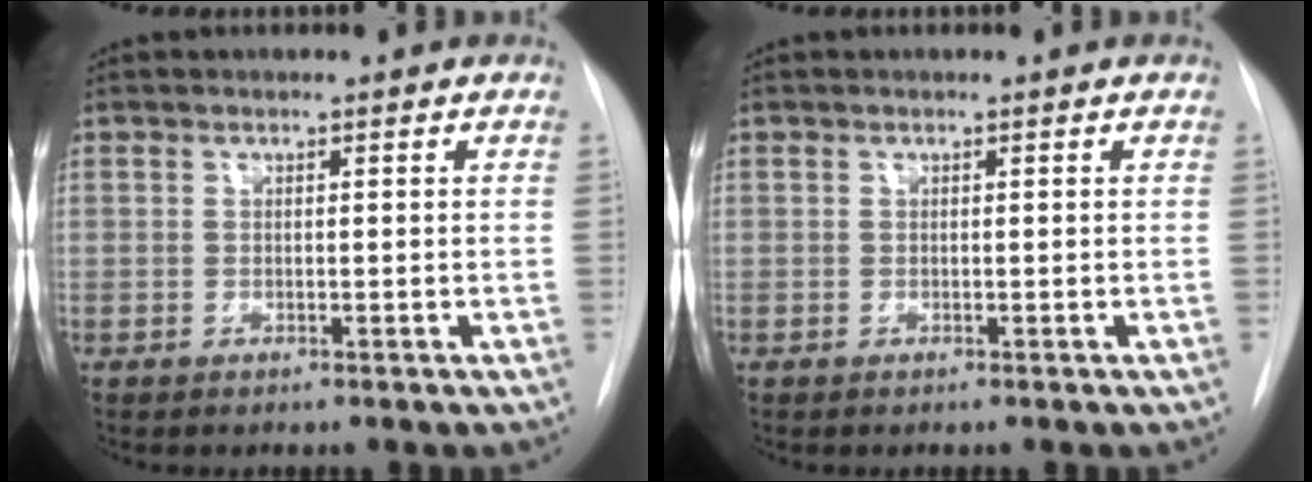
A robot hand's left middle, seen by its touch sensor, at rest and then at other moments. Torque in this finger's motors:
{"motor_torque": [0.01, -0.02, -0.05, 0.00]}